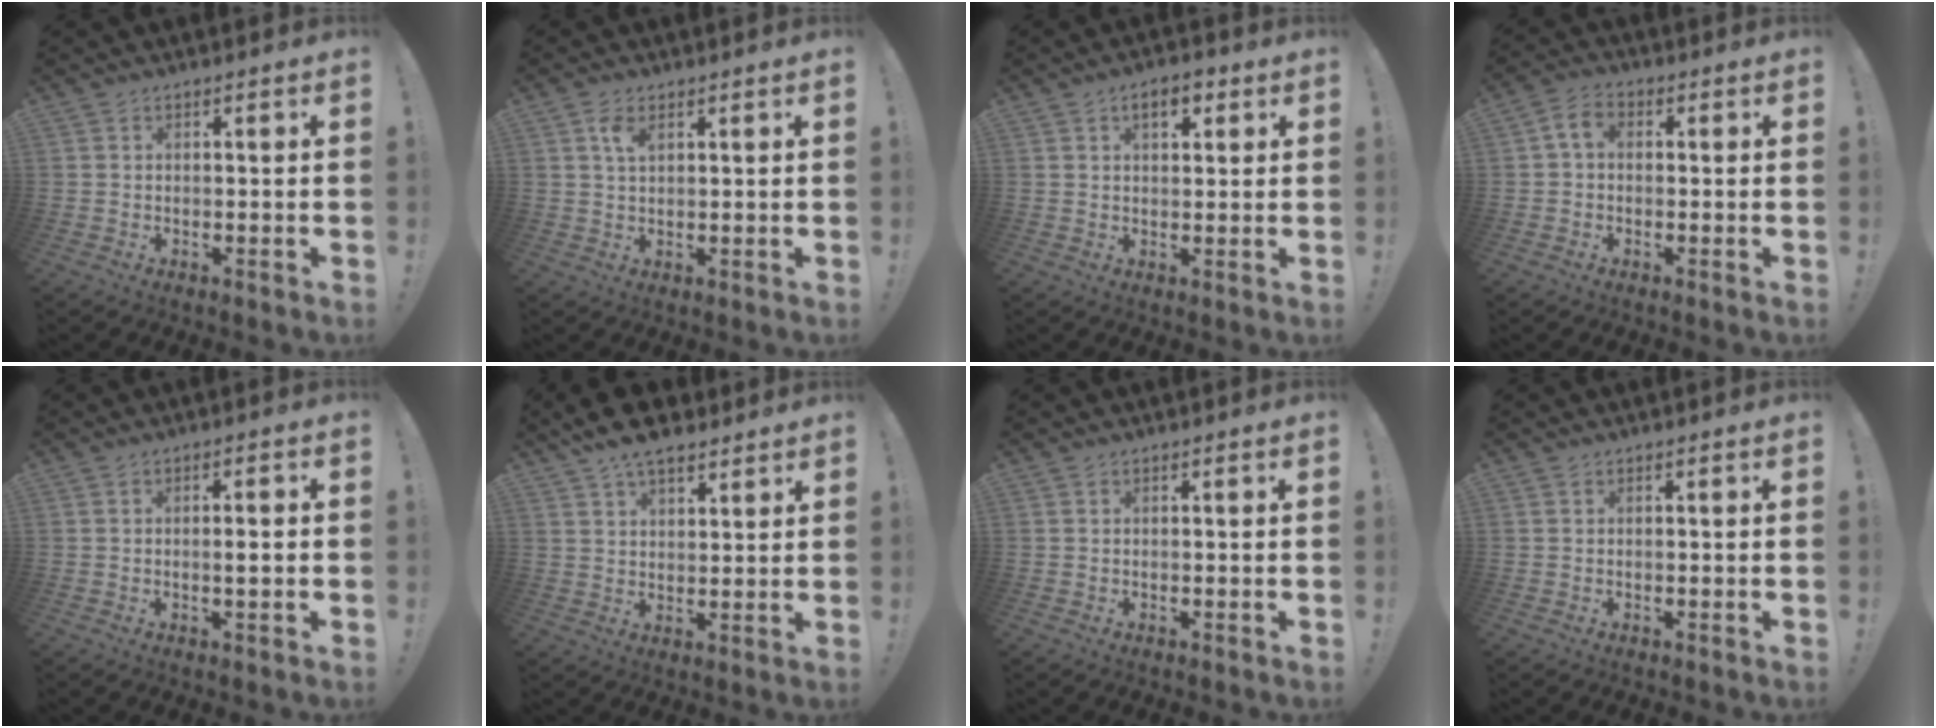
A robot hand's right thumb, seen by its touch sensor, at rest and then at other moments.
{"total": 3.7, "force": [1.7, 2.0, 2.6], "torque": [-0.042, -0.003, 0.028]}
{"total": 5.2, "force": [2.4, 2.8, 3.7], "torque": [-0.054, 0.002, 0.039]}
{"total": 4.9, "force": [0.6, 3.3, 3.6], "torque": [-0.075, 0.008, 0.013]}
{"total": 2.6, "force": [-0.3, 0.0, 2.5], "torque": [-0.030, -0.007, -0.011]}
{"total": 8.7, "force": [6.5, 4.1, 4.2], "torque": [-0.062, -0.030, 0.120]}
{"total": 0.0}
{"total": 0.0}